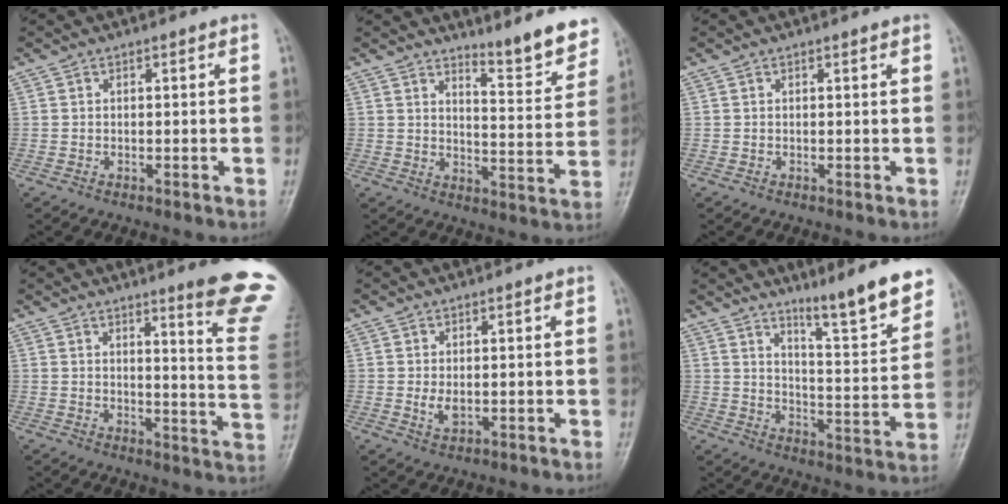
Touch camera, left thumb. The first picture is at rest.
{"total": 9.1, "force": [7.9, 1.3, 4.3], "torque": [-0.045, -0.071, 0.114]}
{"total": 0.6, "force": [0.5, 0.0, 0.4], "torque": [-0.008, 0.001, 0.008]}
{"total": 14.9, "force": [10.6, 0.6, 10.4], "torque": [-0.104, -0.088, 0.122]}
{"total": 2.7, "force": [0.1, 1.5, 2.3], "torque": [-0.037, -0.006, 0.008]}
{"total": 12.4, "force": [9.6, 1.1, 7.9], "torque": [-0.096, -0.071, 0.150]}